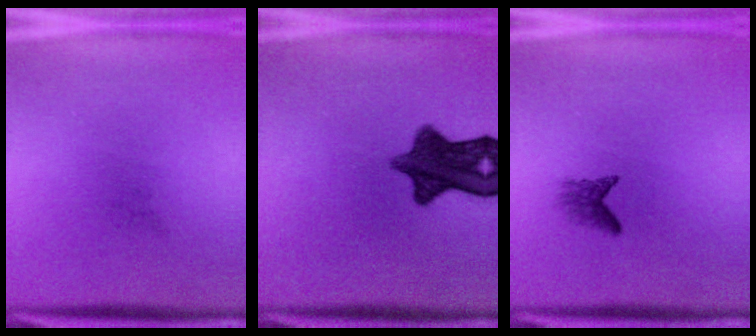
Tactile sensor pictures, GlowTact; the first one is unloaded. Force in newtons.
{"total": 10.4}
{"total": 1.6}